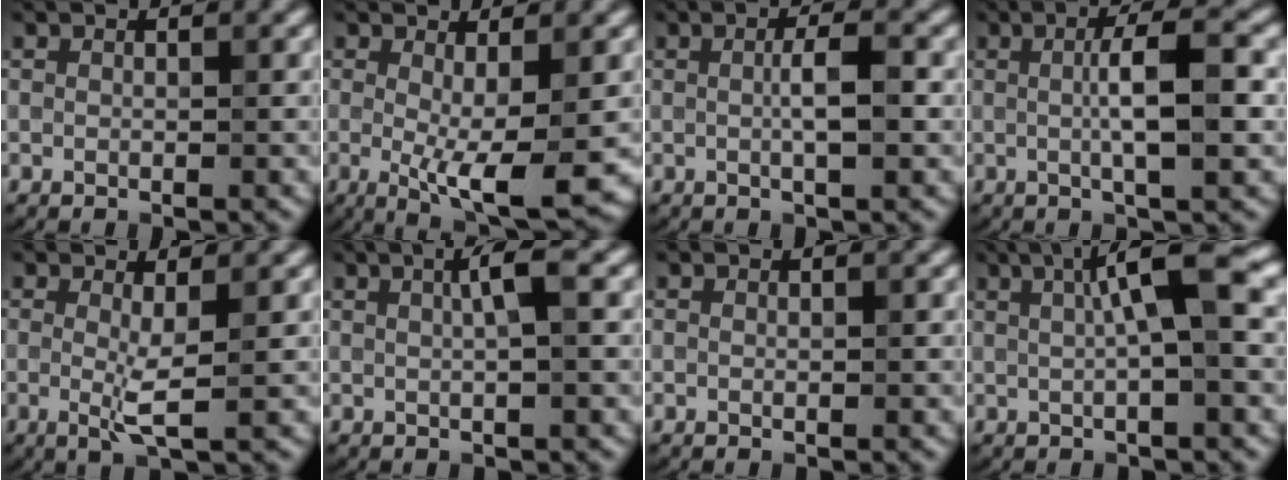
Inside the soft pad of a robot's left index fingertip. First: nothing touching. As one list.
[{"total": 5.7, "force": [-0.6, 1.1, 5.5], "torque": [-0.087, -0.017, -0.009]}, {"total": 2.7, "force": [0.0, 0.4, 2.7], "torque": [-0.050, 0.006, 0.000]}, {"total": 5.2, "force": [0.2, 1.0, 5.1], "torque": [-0.086, 0.009, 0.003]}, {"total": 2.5, "force": [0.1, 0.3, 2.5], "torque": [-0.051, -0.011, 0.000]}, {"total": 2.6, "force": [0.6, 0.4, 2.5], "torque": [-0.042, 0.009, 0.008]}, {"total": 0.0}, {"total": 5.7, "force": [1.3, 0.9, 5.5], "torque": [-0.087, 0.016, 0.017]}]